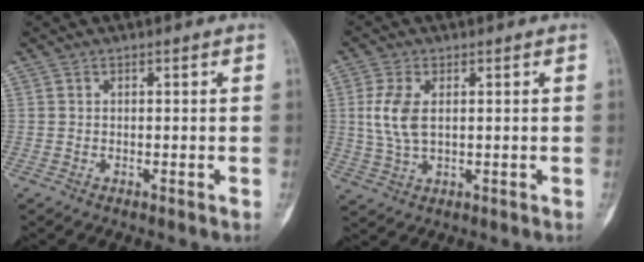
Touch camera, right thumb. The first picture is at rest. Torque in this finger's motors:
{"motor_torque": [1.43, 0.74, 0.94, -0.19, 0.19]}